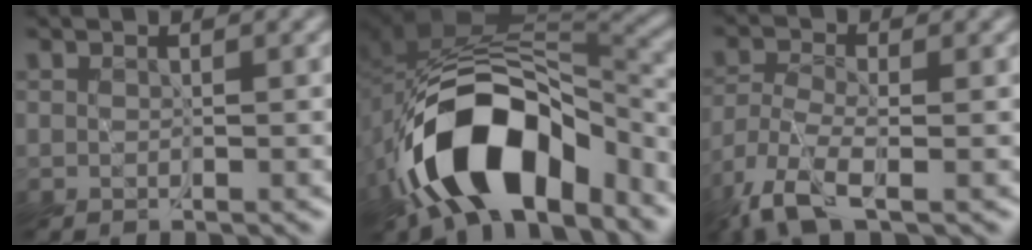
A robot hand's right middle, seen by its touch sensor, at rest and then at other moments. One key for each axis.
{"total": 13.4, "fx": -6.8, "fy": 7.3, "fz": 8.9, "tx": -0.141, "ty": -0.008, "tz": -0.114}
{"total": 4.9, "fx": -3.7, "fy": 1.2, "fz": 3.0, "tx": -0.069, "ty": -0.008, "tz": -0.084}